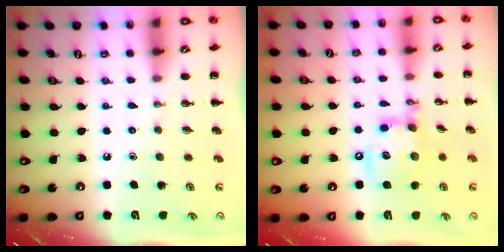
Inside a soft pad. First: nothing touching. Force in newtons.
{"total": 14.6, "press": 14.4, "slide": 2.4}